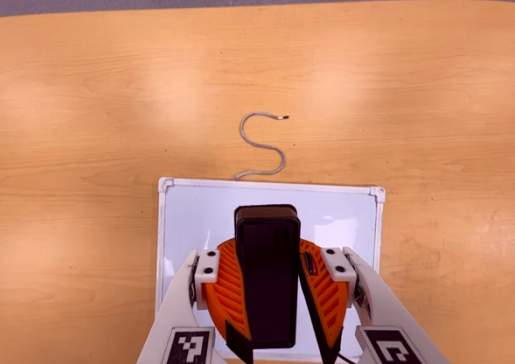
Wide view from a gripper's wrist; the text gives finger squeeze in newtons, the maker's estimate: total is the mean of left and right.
{"total": 12.3, "left": 11.6, "right": 13.1}